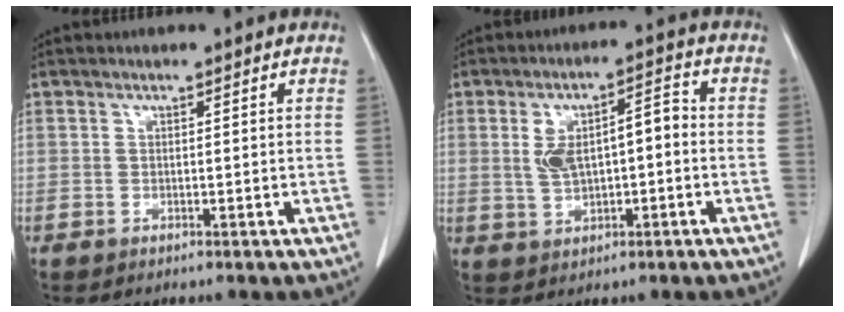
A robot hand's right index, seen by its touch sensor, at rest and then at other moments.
{"total": 7.8, "force": [0.2, 3.1, 7.1], "torque": [-0.135, 0.030, 0.011]}